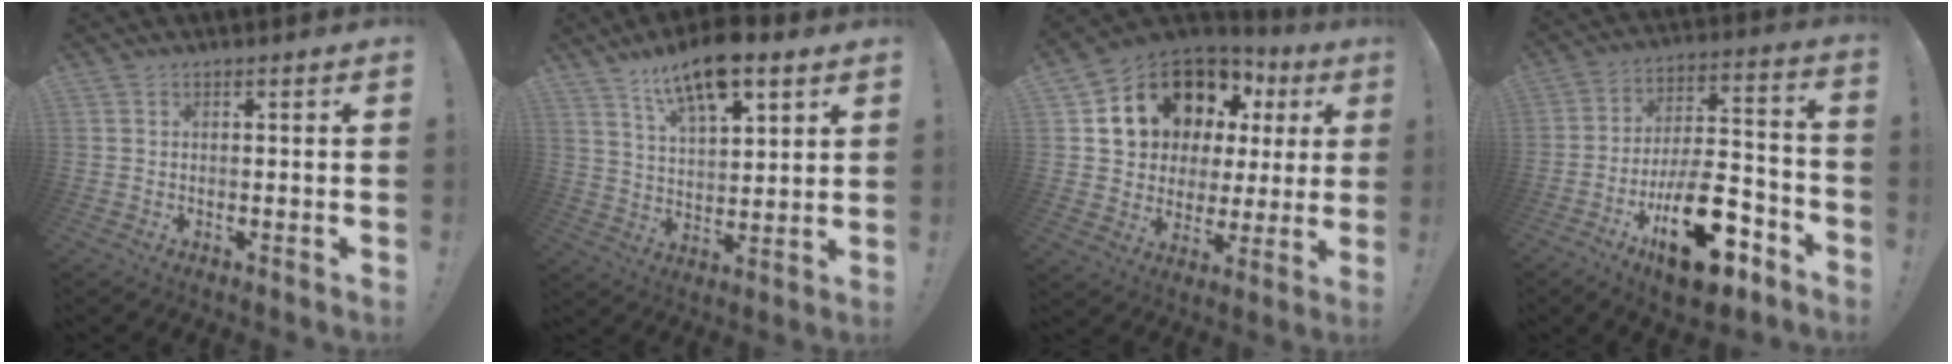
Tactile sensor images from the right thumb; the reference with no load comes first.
{"total": 13.7, "force": [9.0, 5.2, 8.9], "torque": [-0.149, -0.041, 0.155]}
{"total": 15.8, "force": [8.6, 10.9, 7.6], "torque": [-0.131, -0.049, 0.178]}
{"total": 22.7, "force": [-11.4, 10.4, 16.6], "torque": [-0.270, 0.084, -0.173]}